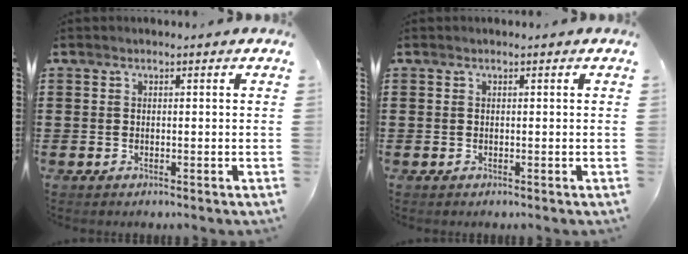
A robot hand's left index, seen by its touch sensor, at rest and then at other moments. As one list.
[{"total": 0.0}]